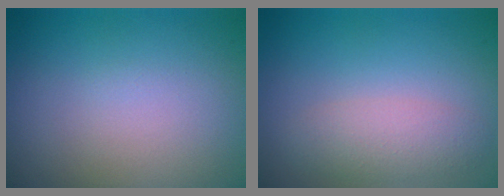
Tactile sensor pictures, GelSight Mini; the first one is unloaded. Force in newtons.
{"total": 2.4, "press": 2.4, "slide": 0.2}